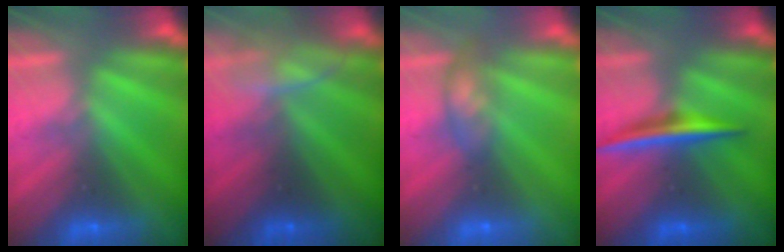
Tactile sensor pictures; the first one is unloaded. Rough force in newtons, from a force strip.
{"total": 2.8}
{"total": 2.3}
{"total": 1.9}